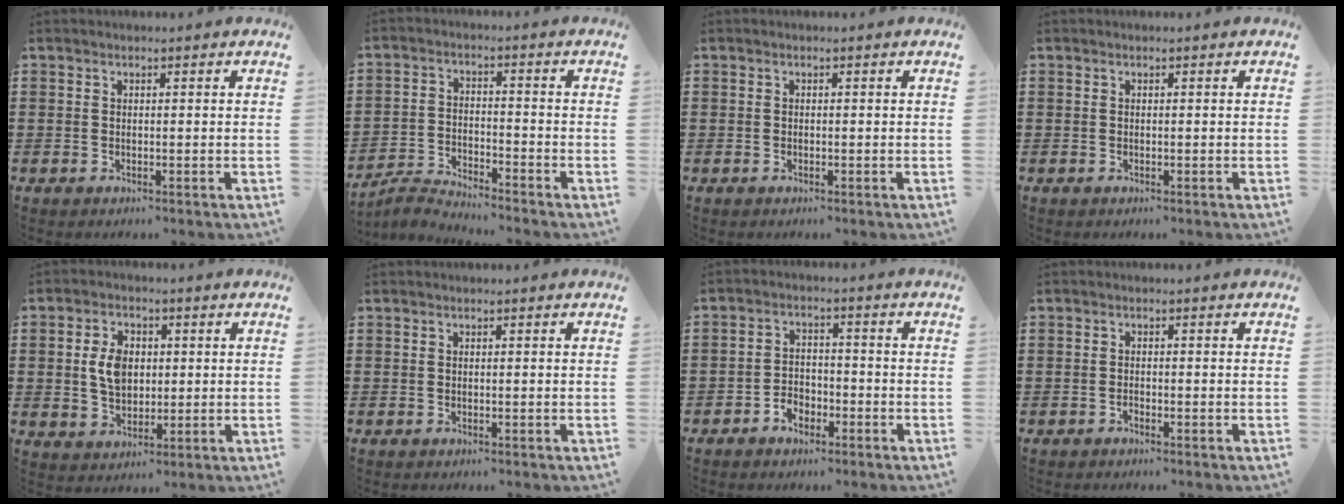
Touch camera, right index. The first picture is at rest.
{"total": 3.4, "force": [-3.4, 0.0, 0.0], "torque": [-0.017, 0.003, -0.076]}
{"total": 0.0}
{"total": 0.0}
{"total": 5.8, "force": [0.5, 3.9, 4.2], "torque": [-0.104, 0.009, 0.003]}
{"total": 0.0}
{"total": 3.0, "force": [-2.2, 1.9, 0.8], "torque": [-0.021, 0.008, -0.046]}
{"total": 0.8, "force": [-0.7, 0.1, 0.3], "torque": [-0.010, -0.004, -0.012]}